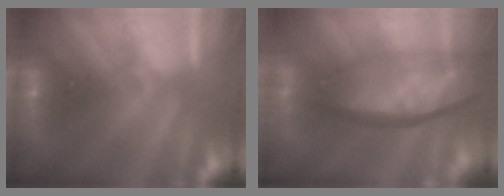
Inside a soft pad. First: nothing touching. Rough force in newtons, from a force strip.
{"total": 8.2}